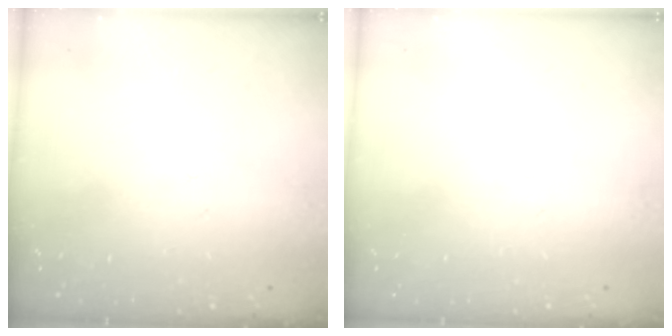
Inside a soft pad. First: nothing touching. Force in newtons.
{"total": 0.0}